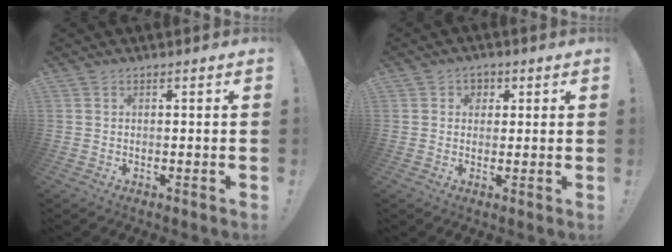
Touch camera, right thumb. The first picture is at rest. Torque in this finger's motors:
{"motor_torque": [0.46, 0.73, 0.13, -0.13, 0.00]}